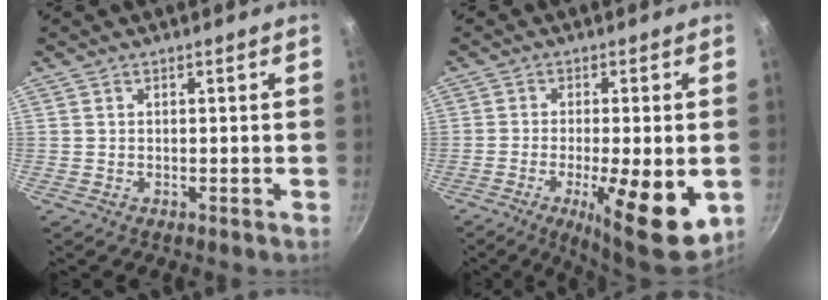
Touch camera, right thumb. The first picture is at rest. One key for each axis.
{"total": 14.5, "fx": -4.2, "fy": 4.3, "fz": 13.2, "tx": -0.186, "ty": 0.001, "tz": -0.055}